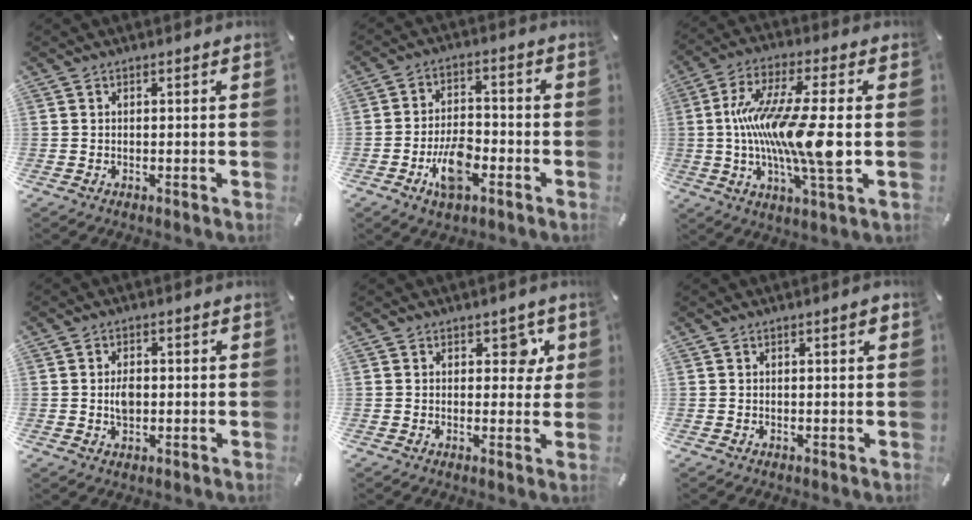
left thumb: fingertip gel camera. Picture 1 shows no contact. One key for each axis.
{"total": 9.6, "fx": -4.4, "fy": 5.1, "fz": 6.8, "tx": -0.135, "ty": 0.018, "tz": -0.078}
{"total": 18.0, "fx": -0.9, "fy": 3.5, "fz": 17.7, "tx": -0.331, "ty": -0.011, "tz": -0.021}
{"total": 3.4, "fx": -0.1, "fy": 2.4, "fz": 2.5, "tx": -0.042, "ty": -0.004, "tz": -0.007}
{"total": 5.1, "fx": 2.2, "fy": 3.3, "fz": 3.3, "tx": -0.016, "ty": -0.010, "tz": 0.027}
{"total": 1.3, "fx": 0.5, "fy": 0.3, "fz": 1.1, "tx": -0.023, "ty": 0.005, "tz": 0.007}